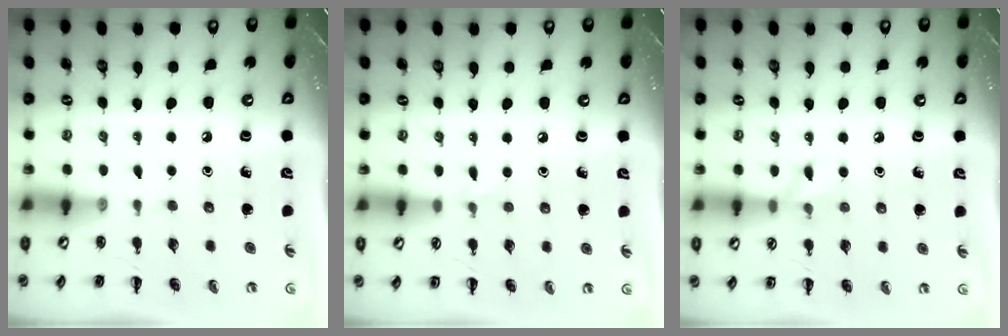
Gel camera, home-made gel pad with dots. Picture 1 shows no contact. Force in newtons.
{"total": 3.5, "press": 3.3, "slide": 1.2}
{"total": 6.1, "press": 5.7, "slide": 2.2}